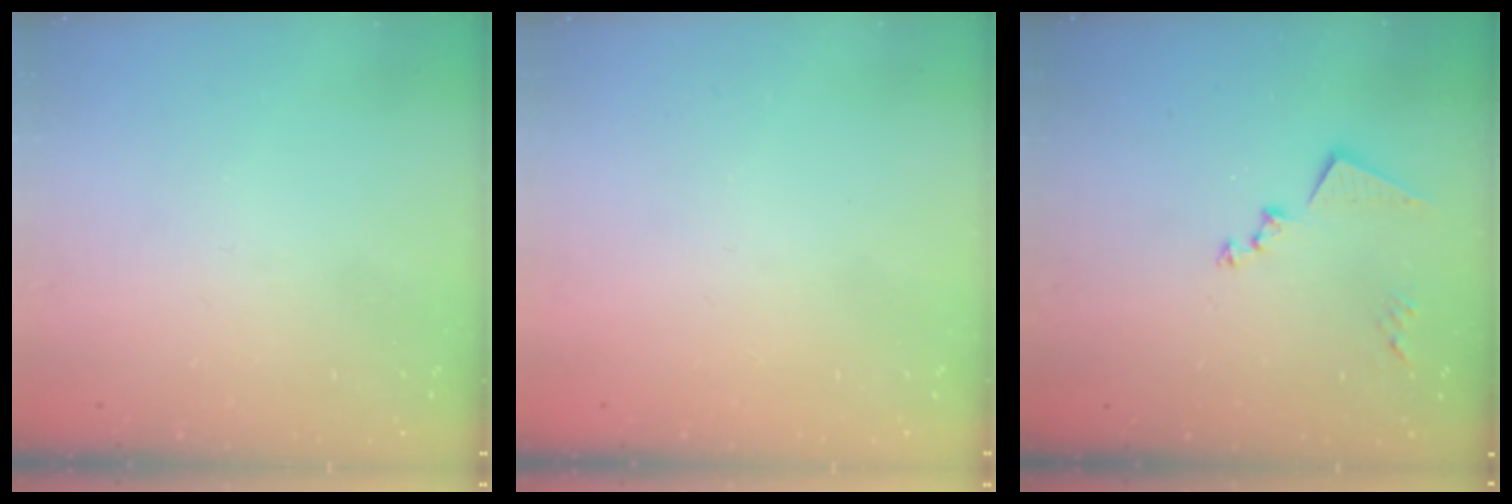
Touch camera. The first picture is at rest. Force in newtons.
{"total": 0.9, "press": 0.9, "slide": 0.1}
{"total": 11.8, "press": 11.8, "slide": 0.7}